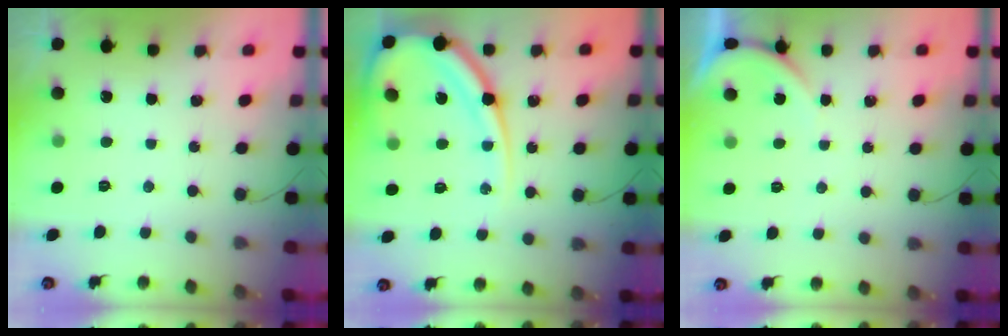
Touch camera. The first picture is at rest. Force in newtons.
{"total": 16.7, "press": 16.6, "slide": 1.8}
{"total": 1.6, "press": 1.6, "slide": 0.4}